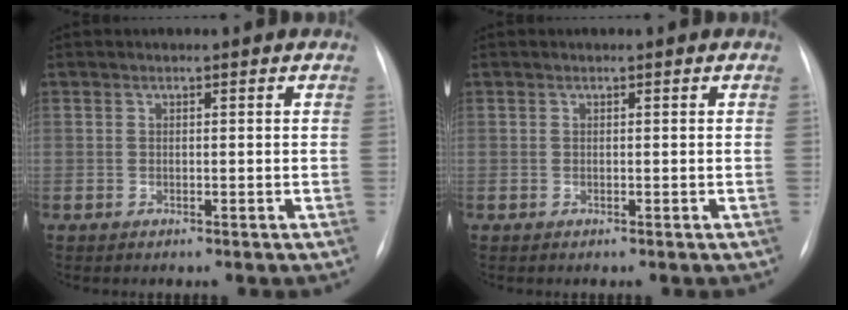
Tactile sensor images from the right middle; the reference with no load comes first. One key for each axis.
{"total": 0.0}